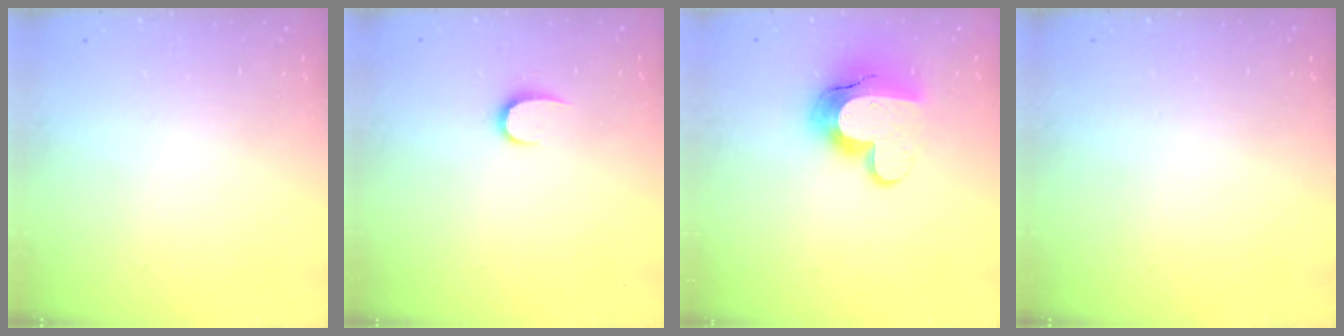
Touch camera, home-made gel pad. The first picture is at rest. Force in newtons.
{"total": 5.4, "press": 5.4, "slide": 0.5}
{"total": 14.0, "press": 14.0, "slide": 1.0}
{"total": 0.0}